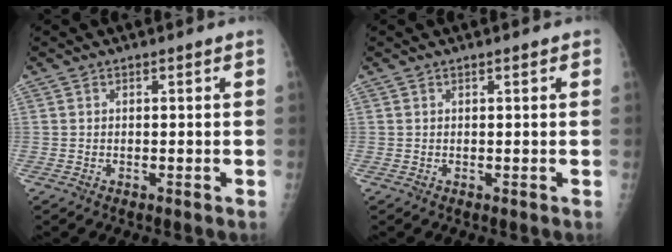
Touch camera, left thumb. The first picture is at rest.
{"total": 0.8, "force": [0.5, 0.3, 0.6], "torque": [-0.008, 0.001, 0.004]}